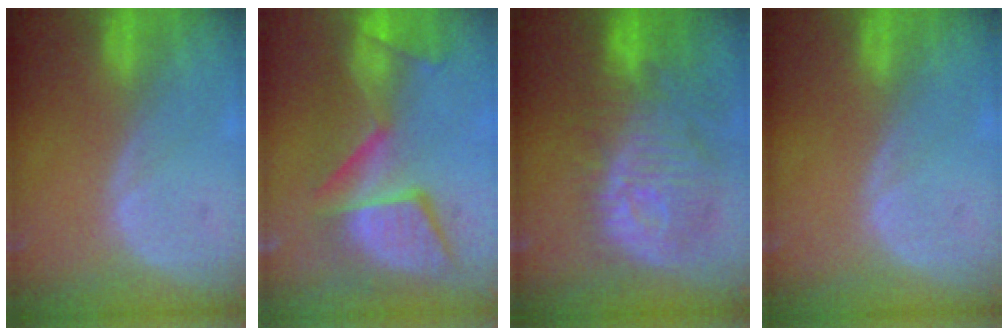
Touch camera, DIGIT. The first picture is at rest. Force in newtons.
{"total": 12.1, "press": 11.1, "slide": 4.9}
{"total": 12.2, "press": 10.9, "slide": 5.4}
{"total": 0.0}